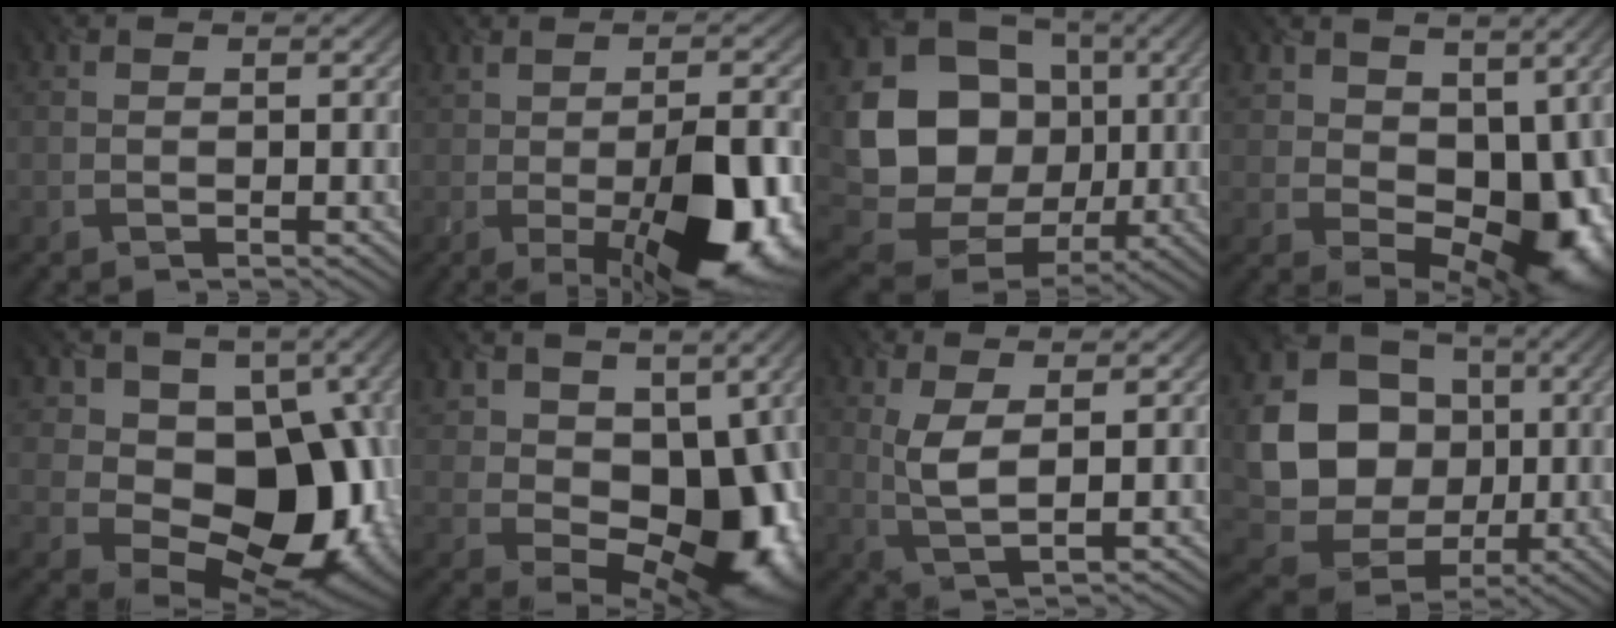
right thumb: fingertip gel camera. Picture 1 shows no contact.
{"total": 13.1, "force": [-3.3, 4.8, 11.7], "torque": [-0.167, -0.014, -0.038]}
{"total": 16.6, "force": [0.8, 14.6, 7.9], "torque": [-0.167, -0.031, 0.019]}
{"total": 12.0, "force": [1.8, 8.6, 8.1], "torque": [-0.121, -0.030, 0.056]}
{"total": 16.0, "force": [0.6, 12.1, 10.4], "torque": [-0.128, -0.020, 0.011]}
{"total": 14.6, "force": [2.5, 10.0, 10.4], "torque": [-0.155, -0.012, 0.070]}
{"total": 3.8, "force": [1.2, 1.2, 3.4], "torque": [-0.085, -0.004, 0.029]}
{"total": 14.8, "force": [0.9, 12.9, 7.1], "torque": [-0.169, -0.017, 0.021]}